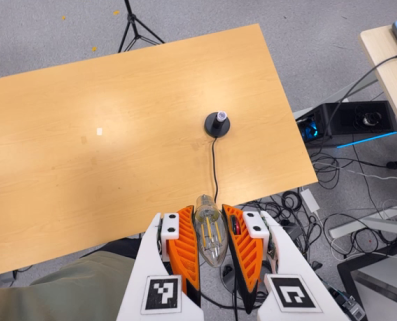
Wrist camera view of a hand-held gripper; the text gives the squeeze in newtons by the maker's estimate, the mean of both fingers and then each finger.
{"total": 21.9, "left": 23.4, "right": 20.3}